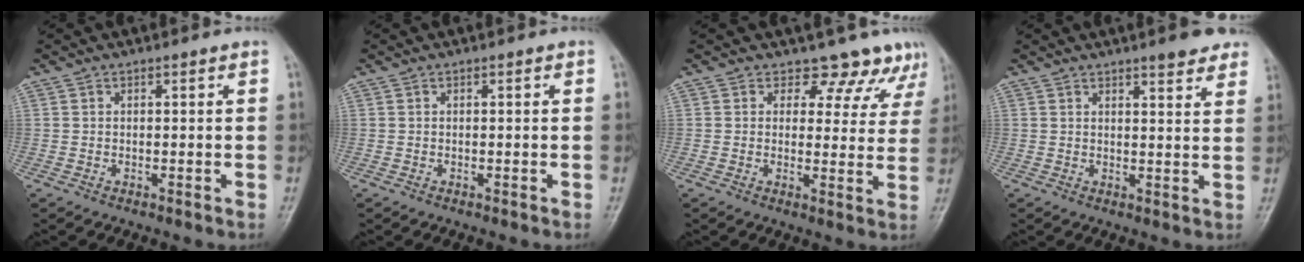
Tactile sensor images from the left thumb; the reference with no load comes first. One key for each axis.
{"total": 0.0}
{"total": 8.8, "fx": 7.4, "fy": 4.8, "fz": 0.7, "tx": 0.044, "ty": -0.036, "tz": 0.063}
{"total": 5.9, "fx": 4.6, "fy": 1.2, "fz": 3.5, "tx": -0.027, "ty": -0.021, "tz": 0.052}